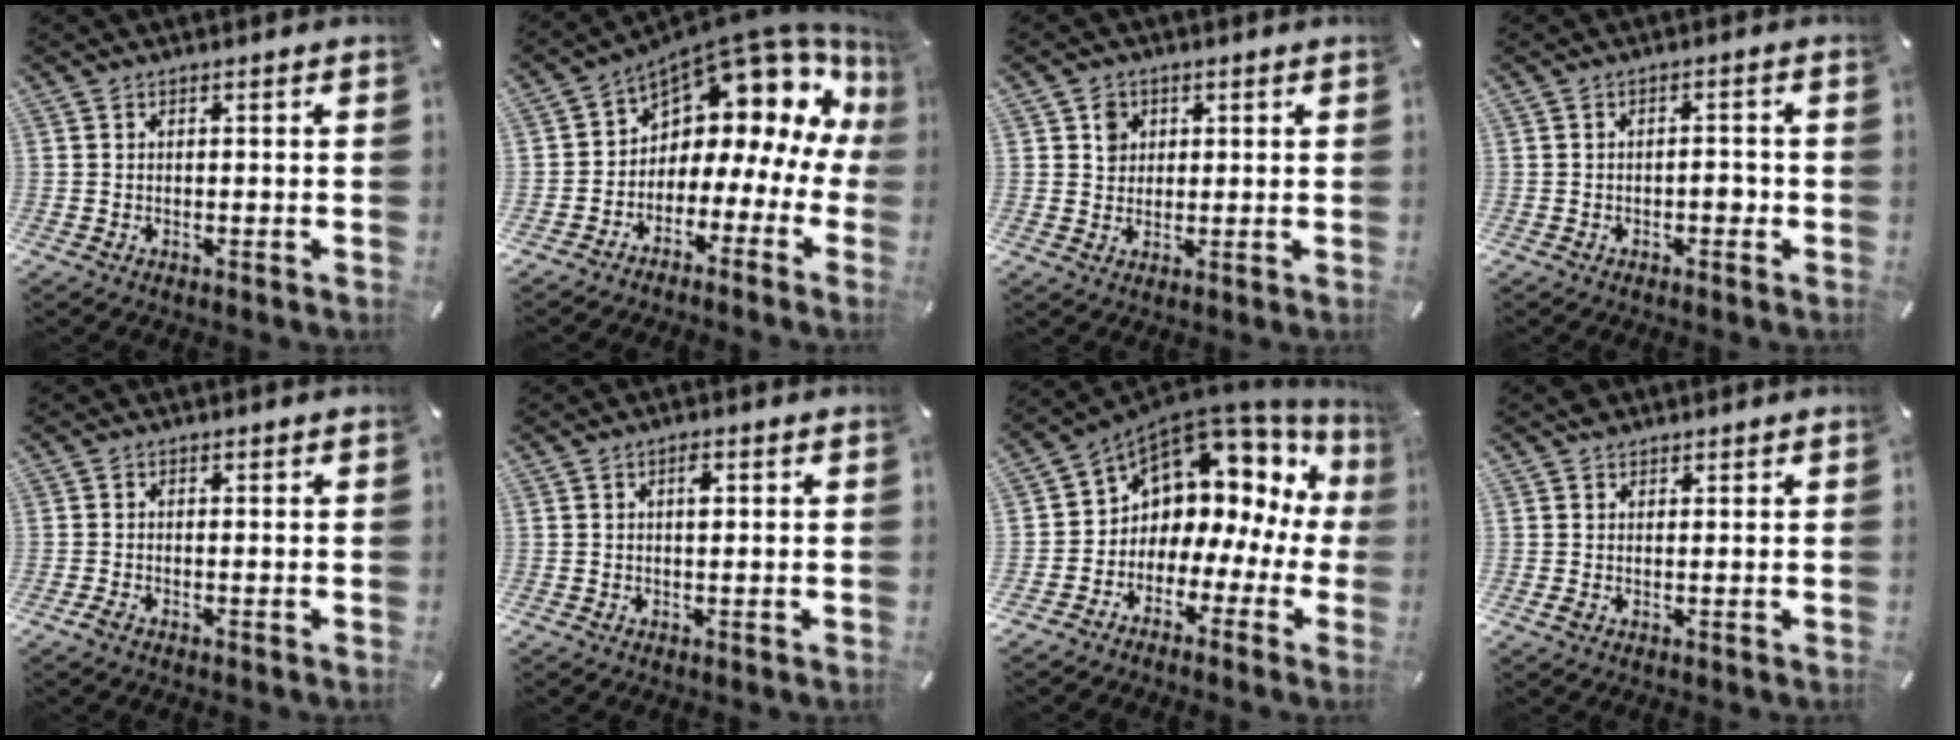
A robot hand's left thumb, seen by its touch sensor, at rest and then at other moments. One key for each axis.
{"total": 10.8, "fx": 7.7, "fy": 5.9, "fz": 4.8, "tx": -0.074, "ty": -0.082, "tz": 0.126}
{"total": 3.9, "fx": 1.2, "fy": 3.6, "fz": 0.8, "tx": -0.002, "ty": -0.002, "tz": 0.016}
{"total": 2.9, "fx": -1.1, "fy": 1.4, "fz": 2.2, "tx": -0.039, "ty": 0.008, "tz": -0.021}
{"total": 0.8, "fx": -0.6, "fy": 0.3, "fz": 0.3, "tx": -0.007, "ty": 0.000, "tz": -0.012}
{"total": 2.1, "fx": 0.6, "fy": 0.8, "fz": 1.9, "tx": -0.031, "ty": 0.003, "tz": 0.007}
{"total": 8.1, "fx": 5.0, "fy": 6.0, "fz": 2.3, "tx": -0.047, "ty": -0.065, "tz": 0.086}
{"total": 2.4, "fx": 1.2, "fy": 2.0, "fz": 0.5, "tx": -0.001, "ty": 0.001, "tz": 0.023}